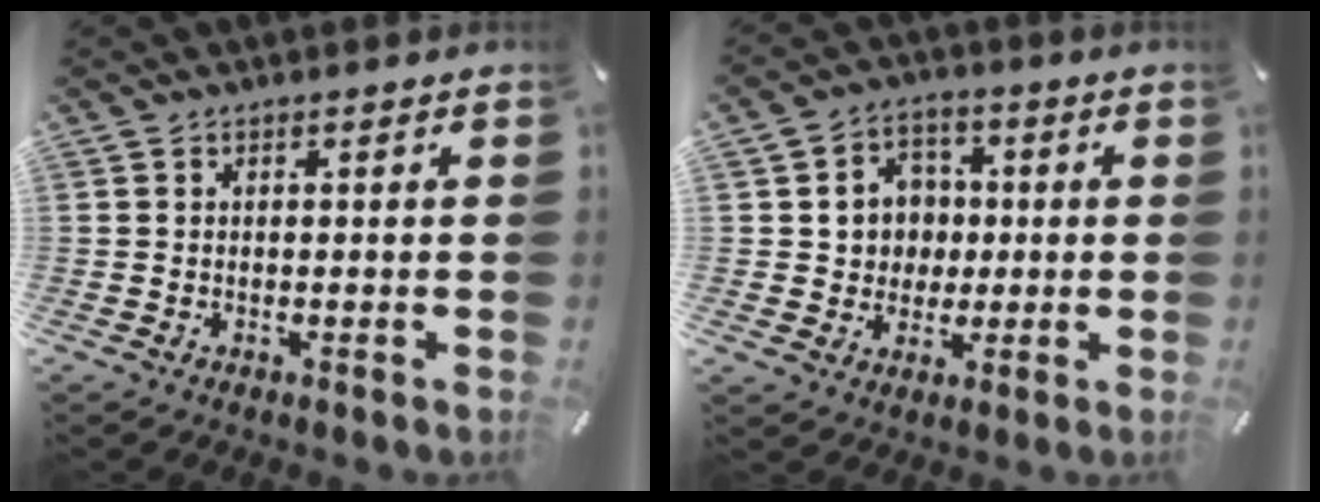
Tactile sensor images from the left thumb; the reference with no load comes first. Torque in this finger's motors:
{"motor_torque": [1.35, 1.19, 0.20, 0.11, -0.01]}